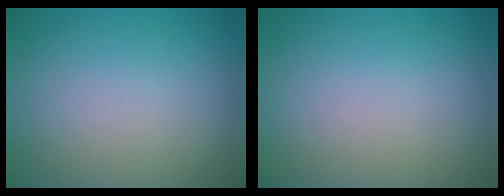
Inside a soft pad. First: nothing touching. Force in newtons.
{"total": 0.0}